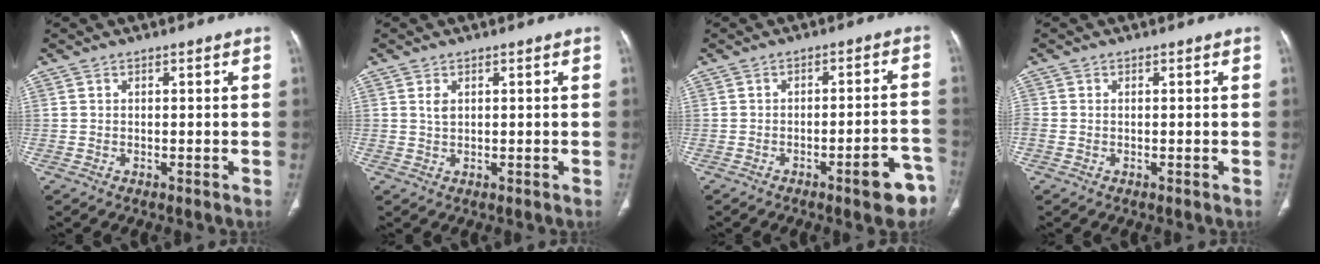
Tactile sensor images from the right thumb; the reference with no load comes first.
{"total": 1.7, "force": [0.6, 1.0, 1.2], "torque": [-0.023, 0.000, 0.015]}
{"total": 8.1, "force": [-4.8, 1.9, 6.3], "torque": [-0.062, 0.034, -0.056]}
{"total": 1.1, "force": [-0.1, 0.7, 0.8], "torque": [-0.026, 0.004, 0.000]}